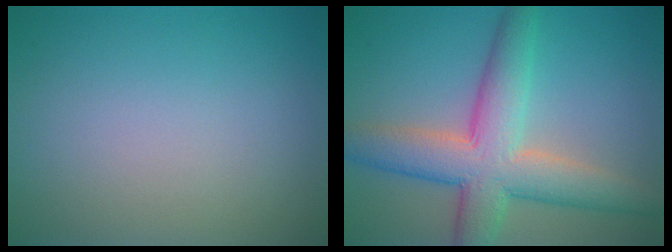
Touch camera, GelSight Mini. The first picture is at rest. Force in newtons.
{"total": 8.0, "press": 8.0, "slide": 0.3}